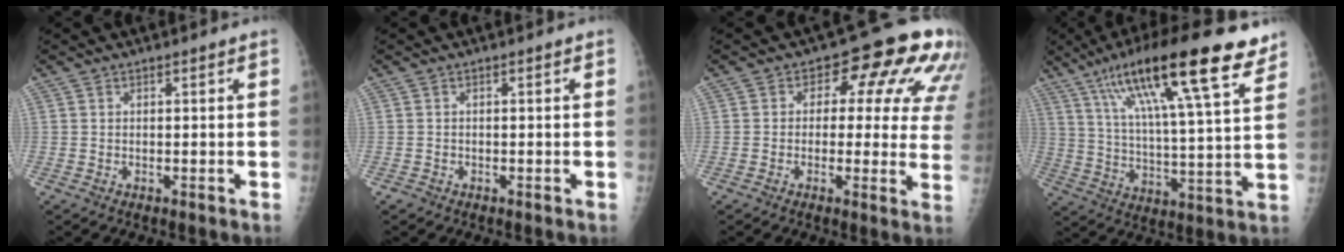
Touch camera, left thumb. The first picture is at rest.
{"total": 0.8, "force": [-0.5, 0.6, 0.0], "torque": [0.003, 0.003, -0.012]}
{"total": 15.1, "force": [5.1, 8.2, 11.7], "torque": [-0.085, 0.003, 0.044]}
{"total": 23.6, "force": [14.1, 4.6, 18.4], "torque": [-0.291, -0.028, 0.230]}